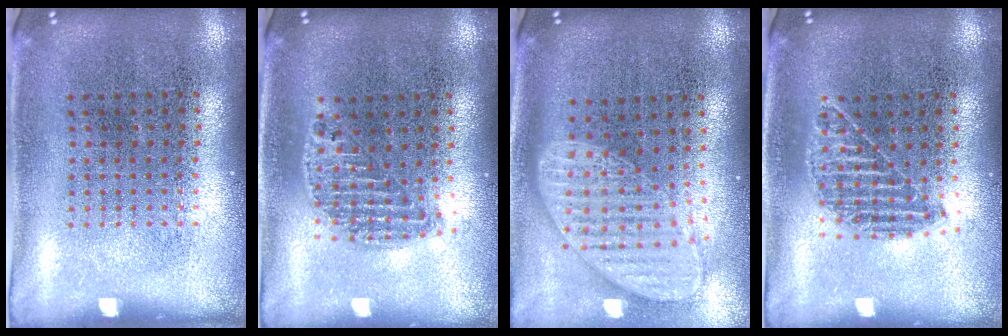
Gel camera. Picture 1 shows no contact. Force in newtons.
{"total": 1.2, "press": 1.1, "slide": 0.5}
{"total": 2.0, "press": 1.5, "slide": 1.2}
{"total": 1.2, "press": 1.1, "slide": 0.5}